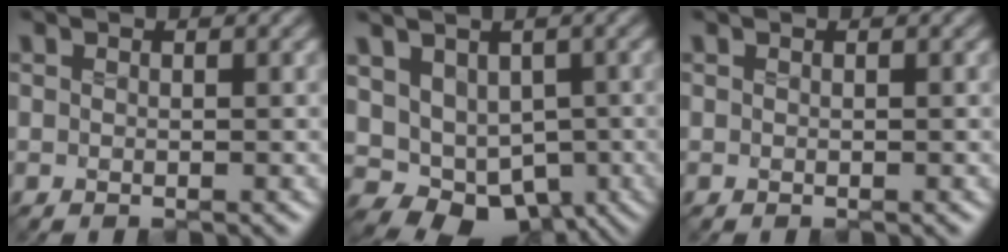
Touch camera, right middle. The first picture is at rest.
{"total": 6.1, "force": [-0.6, 5.2, 3.2], "torque": [-0.051, -0.002, -0.002]}
{"total": 0.0}